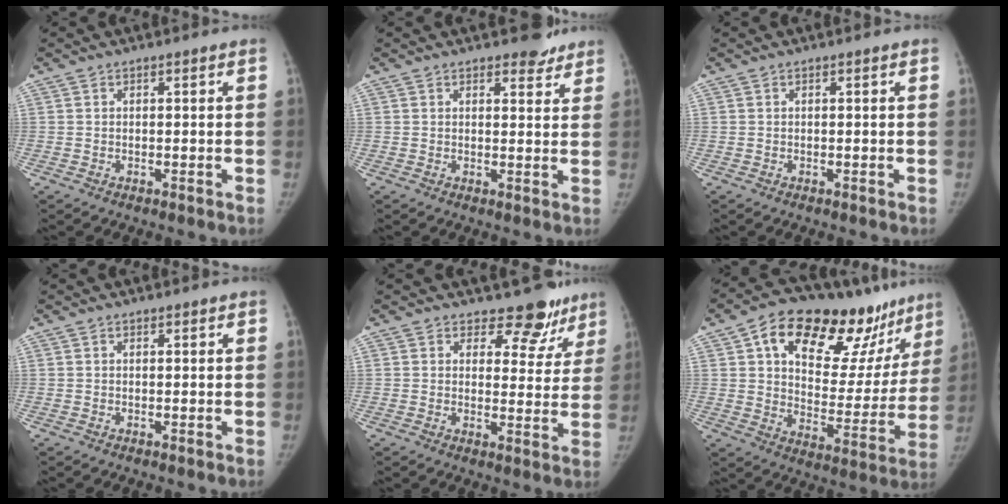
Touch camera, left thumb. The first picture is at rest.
{"total": 3.5, "force": [3.0, 1.7, 0.9], "torque": [0.011, -0.021, 0.036]}
{"total": 0.0}
{"total": 0.0}
{"total": 8.9, "force": [7.4, 4.9, 1.2], "torque": [0.034, -0.053, 0.075]}
{"total": 27.0, "force": [16.7, 13.1, 16.7], "torque": [-0.190, -0.038, 0.250]}